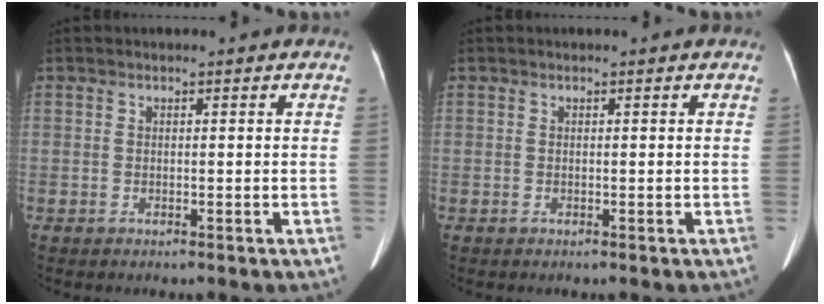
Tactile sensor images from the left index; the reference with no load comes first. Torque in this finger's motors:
{"motor_torque": [0.13, -0.01, 0.03, 0.01]}